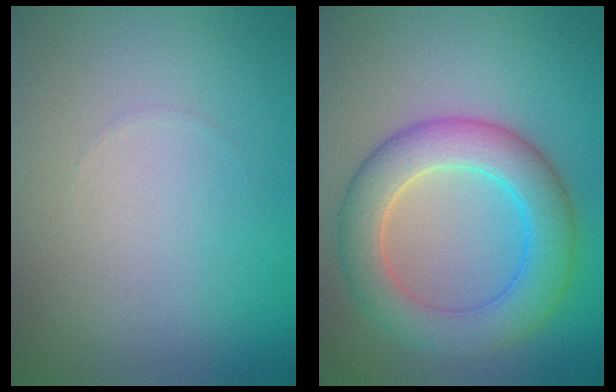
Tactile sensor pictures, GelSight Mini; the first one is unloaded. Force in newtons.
{"total": 6.6, "press": 6.6, "slide": 0.3}